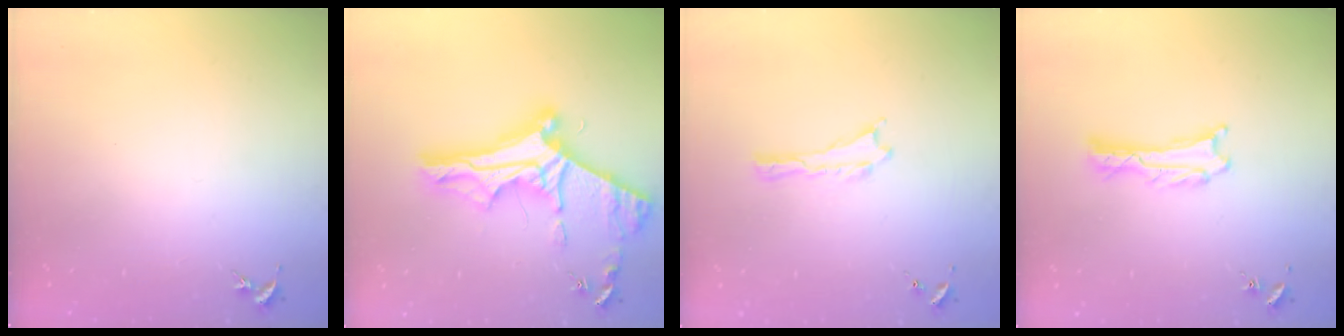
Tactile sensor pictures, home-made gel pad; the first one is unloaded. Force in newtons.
{"total": 11.8, "press": 11.7, "slide": 1.4}
{"total": 0.0}
{"total": 0.9, "press": 0.8, "slide": 0.1}